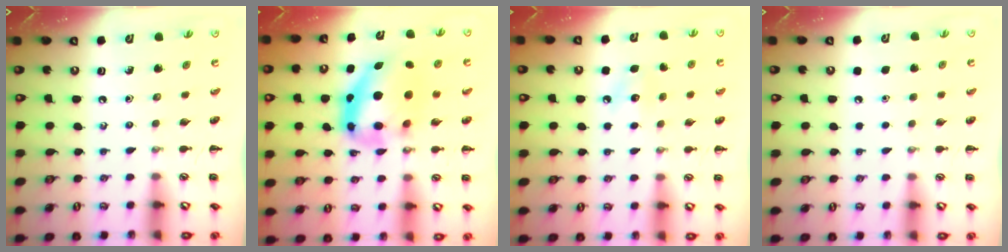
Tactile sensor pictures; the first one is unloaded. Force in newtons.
{"total": 12.5, "press": 12.1, "slide": 2.9}
{"total": 6.3, "press": 6.1, "slide": 1.7}
{"total": 1.8, "press": 1.8, "slide": 0.1}